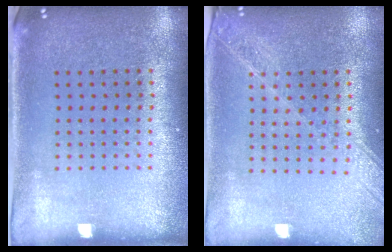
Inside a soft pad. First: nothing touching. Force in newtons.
{"total": 1.7, "press": 1.5, "slide": 0.8}